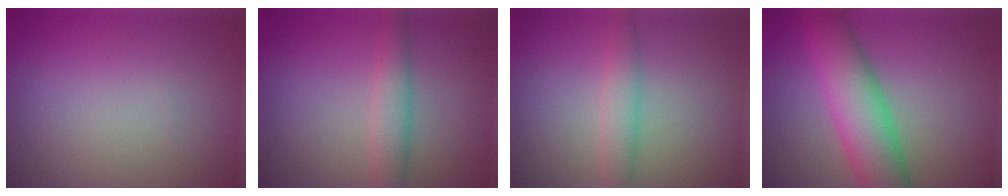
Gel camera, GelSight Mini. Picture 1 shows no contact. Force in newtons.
{"total": 2.4, "press": 2.4, "slide": 0.2}
{"total": 2.4, "press": 2.4, "slide": 0.1}
{"total": 8.2, "press": 8.2, "slide": 0.5}